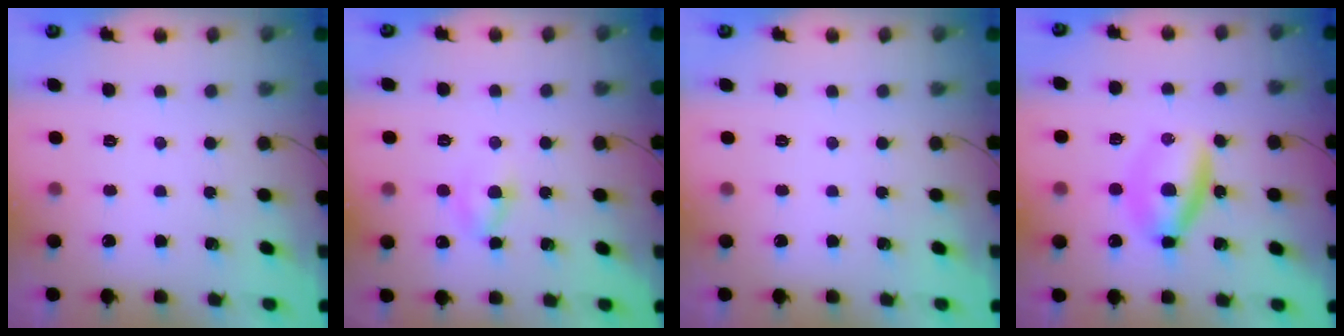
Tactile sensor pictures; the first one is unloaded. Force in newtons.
{"total": 3.3, "press": 3.0, "slide": 1.2}
{"total": 0.0}
{"total": 6.3, "press": 6.2, "slide": 1.3}